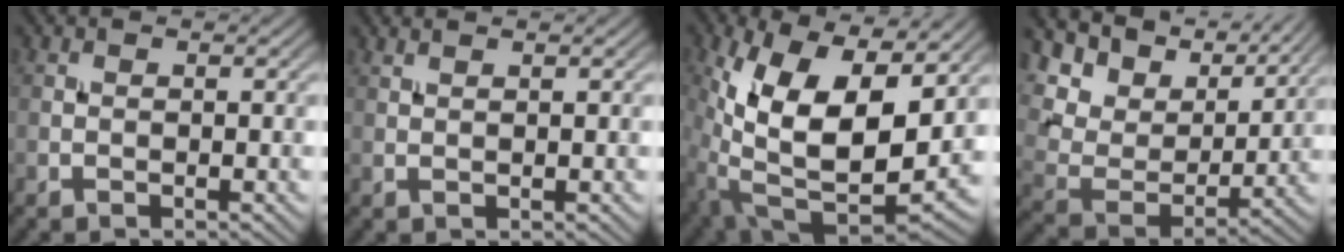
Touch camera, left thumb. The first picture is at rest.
{"total": 1.2, "force": [1.0, 0.1, 0.7], "torque": [-0.014, 0.001, 0.014]}
{"total": 17.5, "force": [2.8, 8.7, 14.9], "torque": [-0.285, -0.020, 0.058]}
{"total": 12.6, "force": [8.8, 6.2, 6.6], "torque": [-0.193, 0.013, 0.144]}